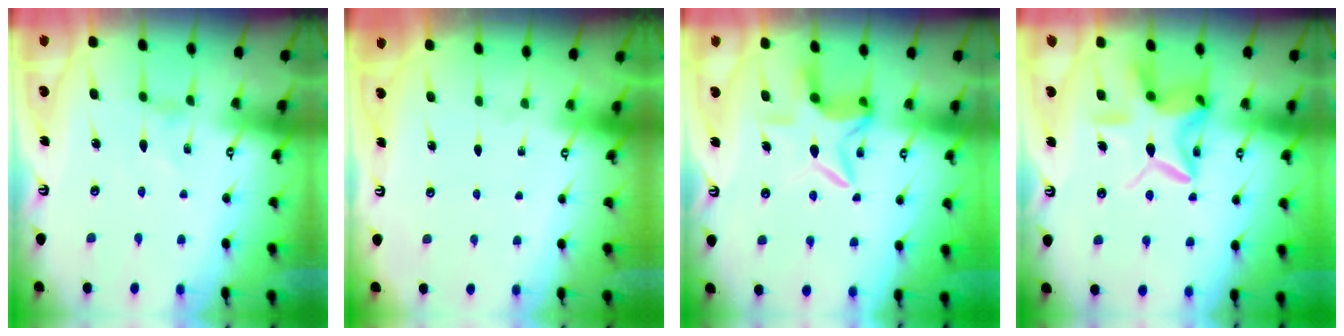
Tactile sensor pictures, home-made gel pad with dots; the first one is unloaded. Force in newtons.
{"total": 0.0}
{"total": 9.2, "press": 9.1, "slide": 1.0}
{"total": 12.7, "press": 12.6, "slide": 1.1}